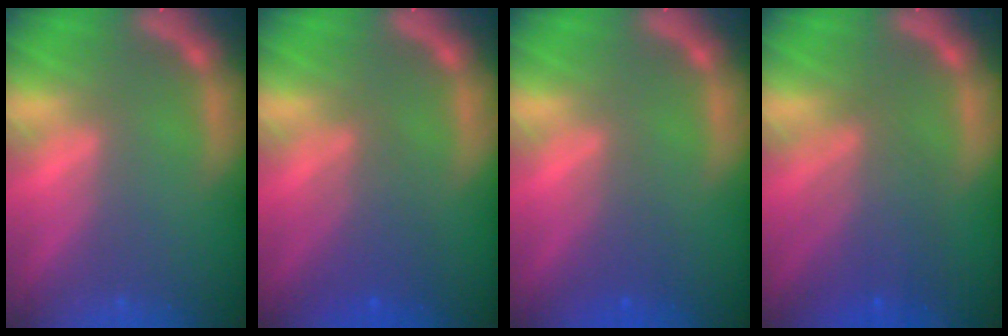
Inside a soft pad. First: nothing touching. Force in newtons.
{"total": 3.6}
{"total": 1.9}
{"total": 5.0}